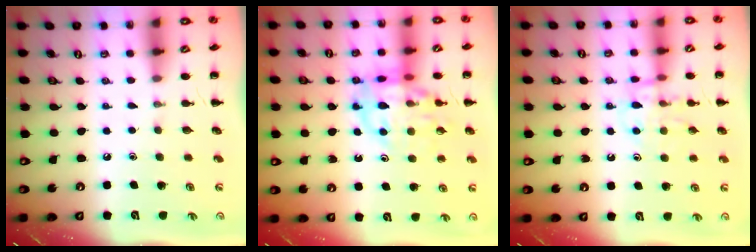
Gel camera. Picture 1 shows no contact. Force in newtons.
{"total": 16.0, "press": 15.9, "slide": 2.4}
{"total": 12.2, "press": 12.1, "slide": 0.9}